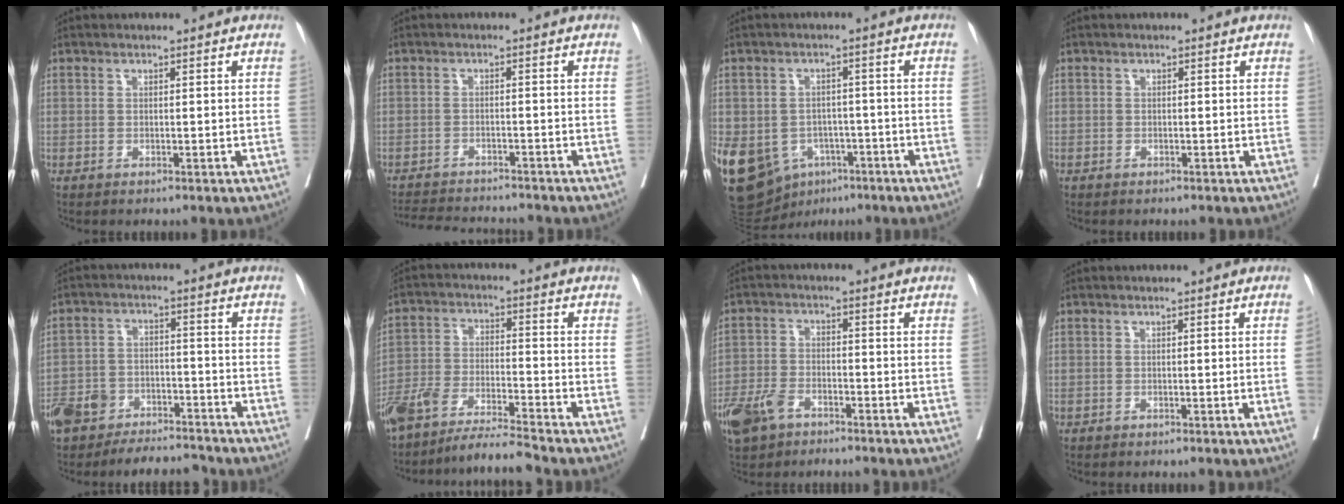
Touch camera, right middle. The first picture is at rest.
{"total": 9.4, "force": [-9.0, 1.2, 2.6], "torque": [-0.041, -0.003, -0.131]}
{"total": 20.0, "force": [-8.6, 15.4, 9.5], "torque": [-0.254, -0.001, -0.116]}
{"total": 0.8, "force": [-0.3, 0.7, -0.1], "torque": [-0.003, 0.008, -0.007]}
{"total": 11.5, "force": [-9.6, 4.8, 3.9], "torque": [-0.069, 0.021, -0.157]}
{"total": 9.4, "force": [-8.5, -0.7, 3.9], "torque": [-0.069, -0.011, -0.158]}
{"total": 6.8, "force": [-4.6, 3.4, 3.7], "torque": [-0.084, -0.004, -0.087]}
{"total": 1.3, "force": [-0.3, -0.4, 1.2], "torque": [-0.013, 0.002, -0.006]}